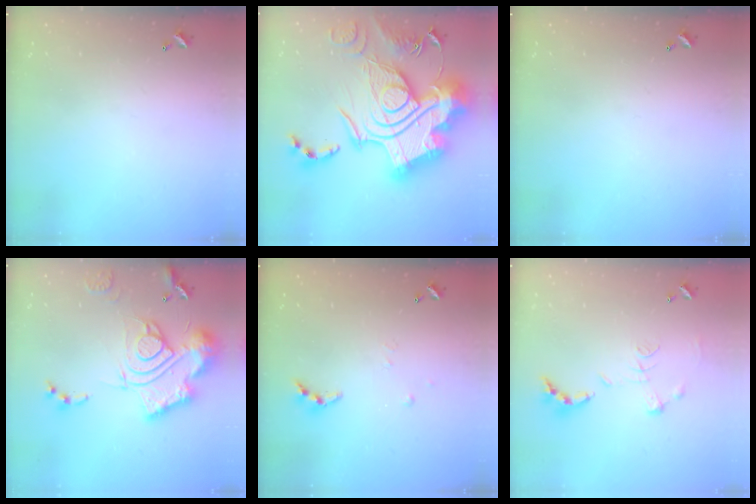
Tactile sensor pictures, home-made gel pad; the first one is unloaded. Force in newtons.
{"total": 0.7, "press": 0.7, "slide": 0.1}
{"total": 0.0}
{"total": 23.3, "press": 23.1, "slide": 2.3}
{"total": 4.3, "press": 4.3, "slide": 0.4}
{"total": 1.1, "press": 1.0, "slide": 0.4}